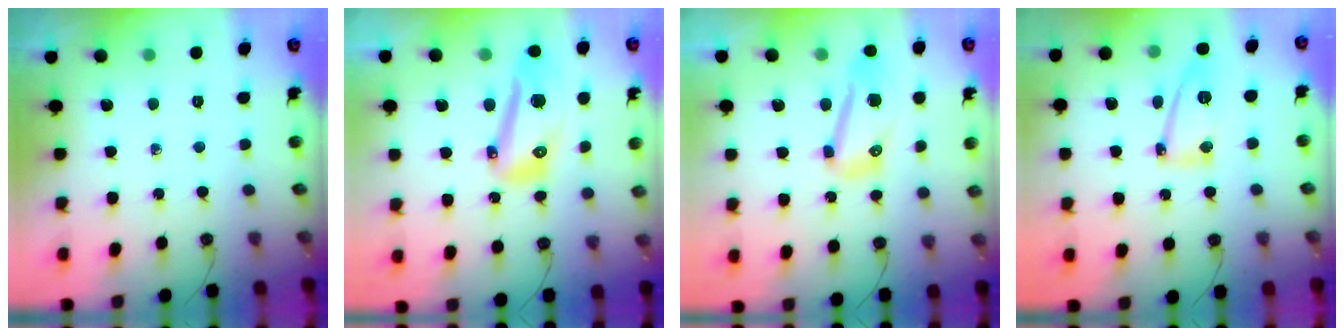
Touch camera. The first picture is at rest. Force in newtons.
{"total": 15.4, "press": 15.3, "slide": 1.9}
{"total": 21.3, "press": 14.3, "slide": 15.7}
{"total": 9.7, "press": 9.6, "slide": 0.7}